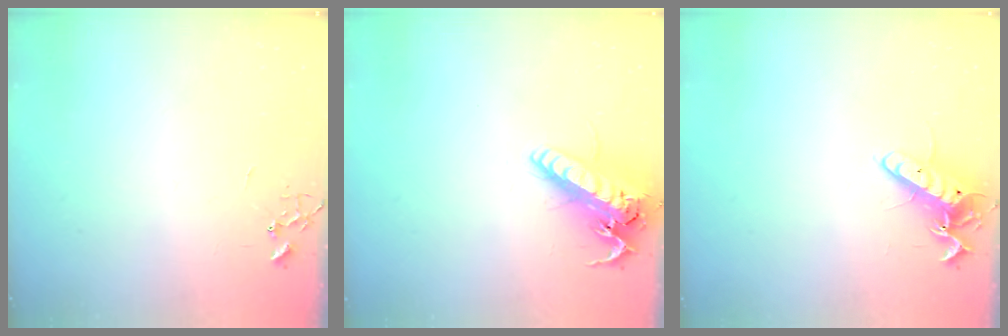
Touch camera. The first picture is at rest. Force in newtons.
{"total": 19.1, "press": 18.8, "slide": 3.3}
{"total": 12.4, "press": 12.4, "slide": 1.1}